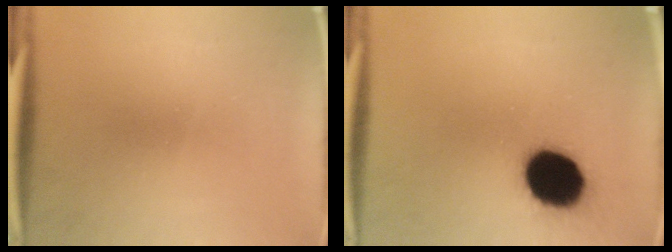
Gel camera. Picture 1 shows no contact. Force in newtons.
{"total": 17.7}